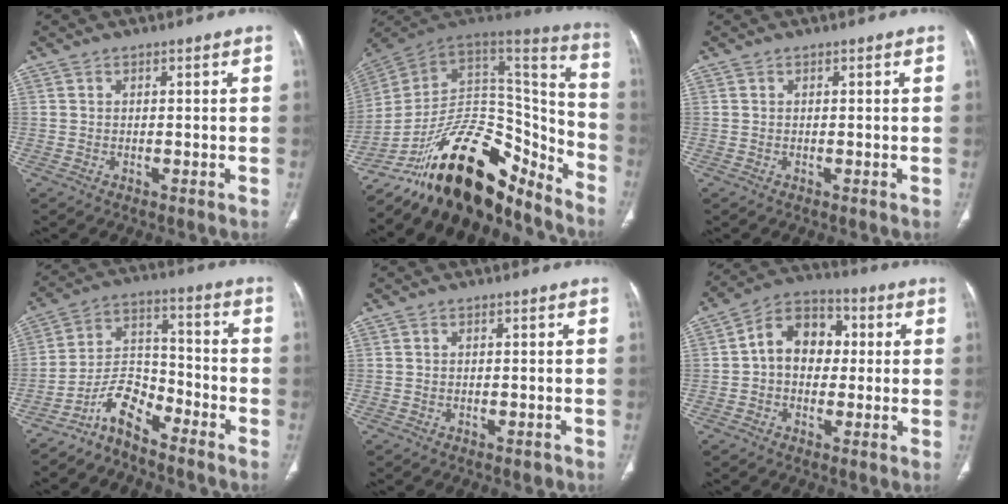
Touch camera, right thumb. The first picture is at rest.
{"total": 30.0, "force": [-20.8, 13.0, 17.4], "torque": [-0.248, 0.093, -0.331]}
{"total": 0.0}
{"total": 8.3, "force": [-6.8, 3.2, 3.6], "torque": [-0.063, 0.075, -0.136]}
{"total": 0.7, "force": [-0.4, 0.4, 0.5], "torque": [-0.005, 0.000, -0.004]}
{"total": 10.9, "force": [0.9, 8.3, 7.1], "torque": [-0.080, 0.026, 0.004]}